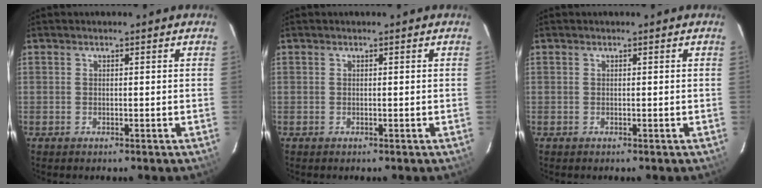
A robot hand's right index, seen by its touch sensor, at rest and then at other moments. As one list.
[{"total": 0.0}, {"total": 0.0}]